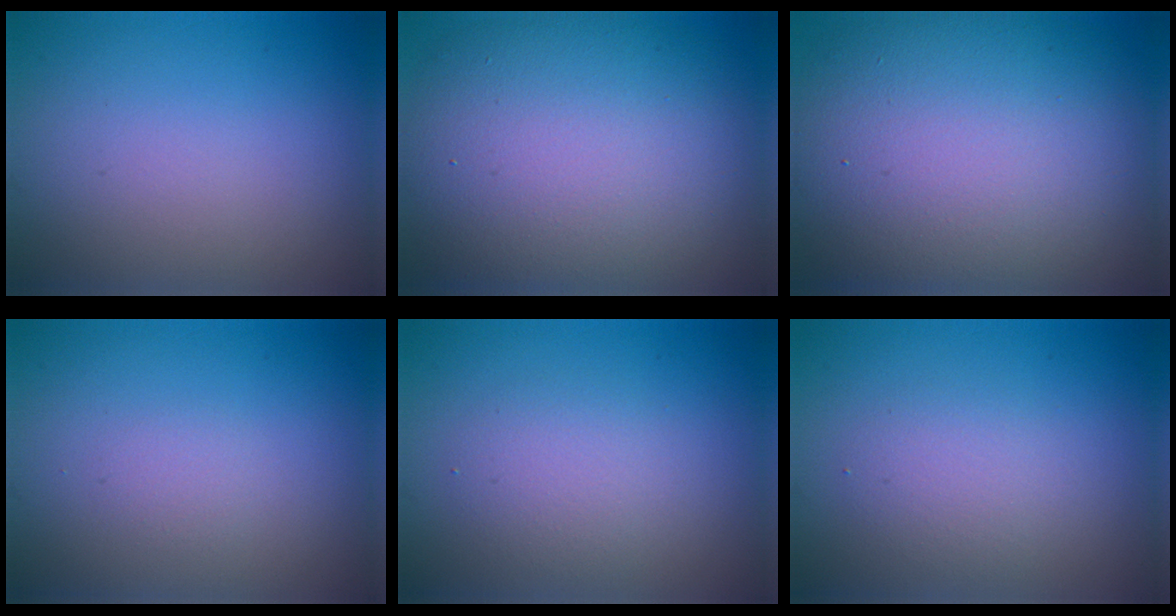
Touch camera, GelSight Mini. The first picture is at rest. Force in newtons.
{"total": 14.0, "press": 14.0, "slide": 0.8}
{"total": 15.9, "press": 15.9, "slide": 0.8}
{"total": 0.7, "press": 0.7, "slide": 0.0}
{"total": 2.5, "press": 2.5, "slide": 0.2}
{"total": 2.3, "press": 2.3, "slide": 0.1}